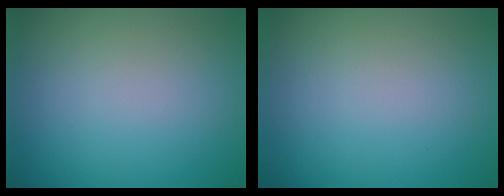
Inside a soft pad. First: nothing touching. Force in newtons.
{"total": 0.0}